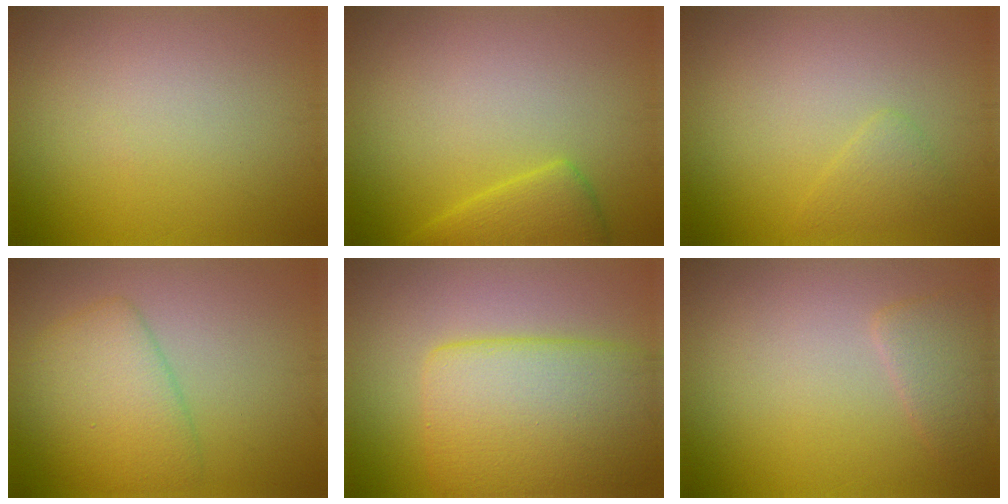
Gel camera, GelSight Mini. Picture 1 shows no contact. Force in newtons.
{"total": 3.0, "press": 3.0, "slide": 0.3}
{"total": 1.4, "press": 1.4, "slide": 0.1}
{"total": 4.9, "press": 4.9, "slide": 0.1}
{"total": 8.7, "press": 8.7, "slide": 0.3}
{"total": 2.2, "press": 2.2, "slide": 0.1}